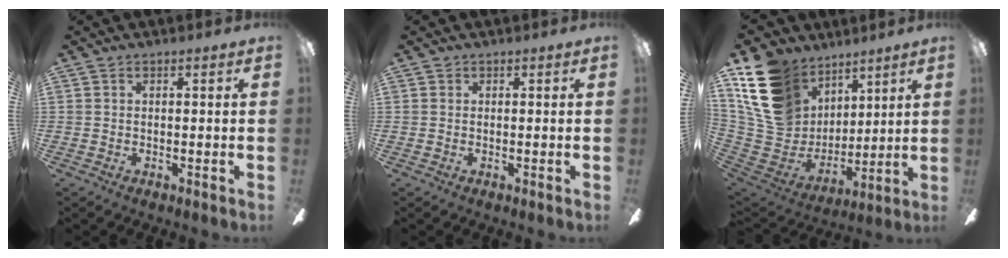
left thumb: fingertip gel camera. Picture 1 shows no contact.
{"total": 0.0}
{"total": 19.6, "force": [9.6, 14.7, 8.8], "torque": [-0.197, -0.048, 0.190]}